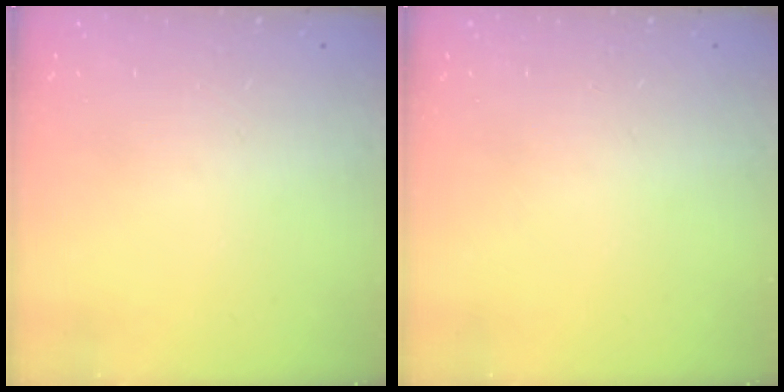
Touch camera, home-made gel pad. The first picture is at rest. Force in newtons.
{"total": 0.0}